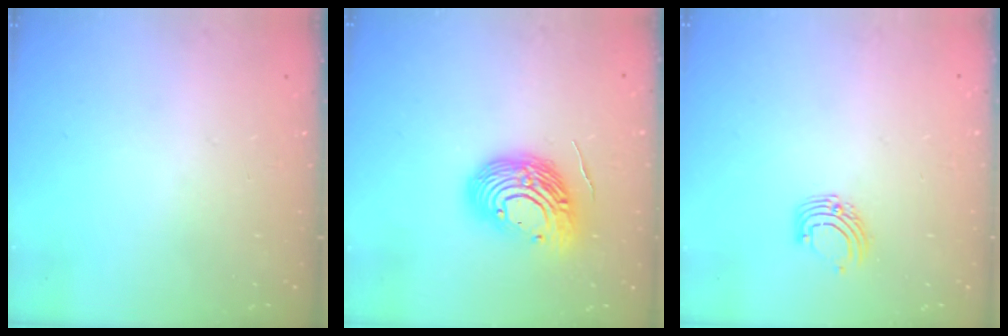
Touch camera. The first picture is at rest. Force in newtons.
{"total": 13.7, "press": 13.6, "slide": 1.8}
{"total": 5.9, "press": 5.9, "slide": 0.6}